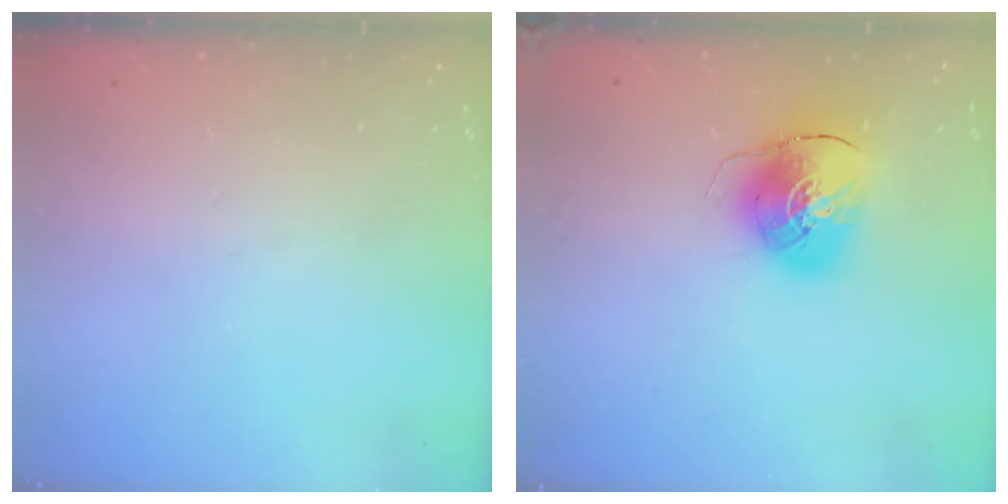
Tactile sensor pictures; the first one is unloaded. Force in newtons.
{"total": 10.4, "press": 10.3, "slide": 1.8}